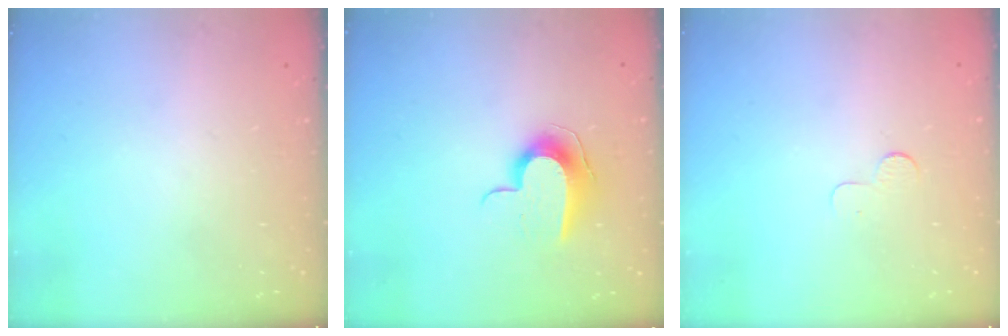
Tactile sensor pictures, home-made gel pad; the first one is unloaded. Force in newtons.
{"total": 9.5, "press": 9.5, "slide": 0.5}
{"total": 2.6, "press": 2.6, "slide": 0.2}